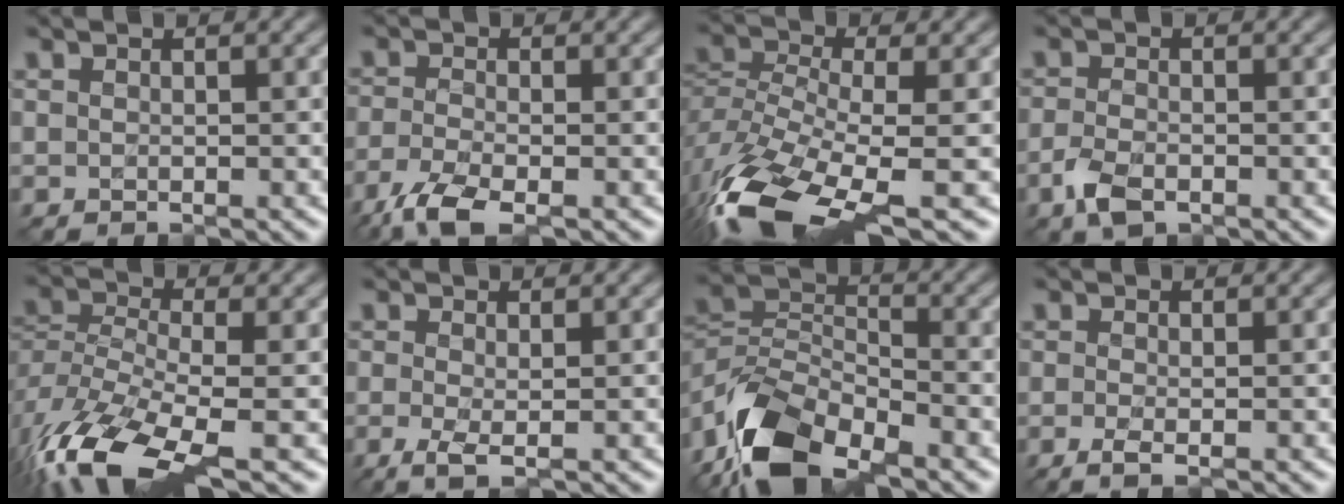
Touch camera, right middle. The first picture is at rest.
{"total": 4.6, "force": [-3.2, 1.4, 3.1], "torque": [-0.074, -0.014, -0.073]}
{"total": 11.8, "force": [-6.9, 4.3, 8.6], "torque": [-0.199, -0.019, -0.125]}
{"total": 2.8, "force": [-1.5, 1.4, 1.9], "torque": [-0.046, -0.006, -0.036]}
{"total": 11.9, "force": [-7.0, 4.5, 8.5], "torque": [-0.198, -0.022, -0.126]}
{"total": 2.6, "force": [-0.7, 0.7, 2.4], "torque": [-0.055, -0.010, -0.017]}
{"total": 10.3, "force": [-7.1, 4.8, 5.8], "torque": [-0.114, -0.008, -0.147]}
{"total": 1.8, "force": [-0.8, 0.5, 1.6], "torque": [-0.035, -0.009, -0.019]}